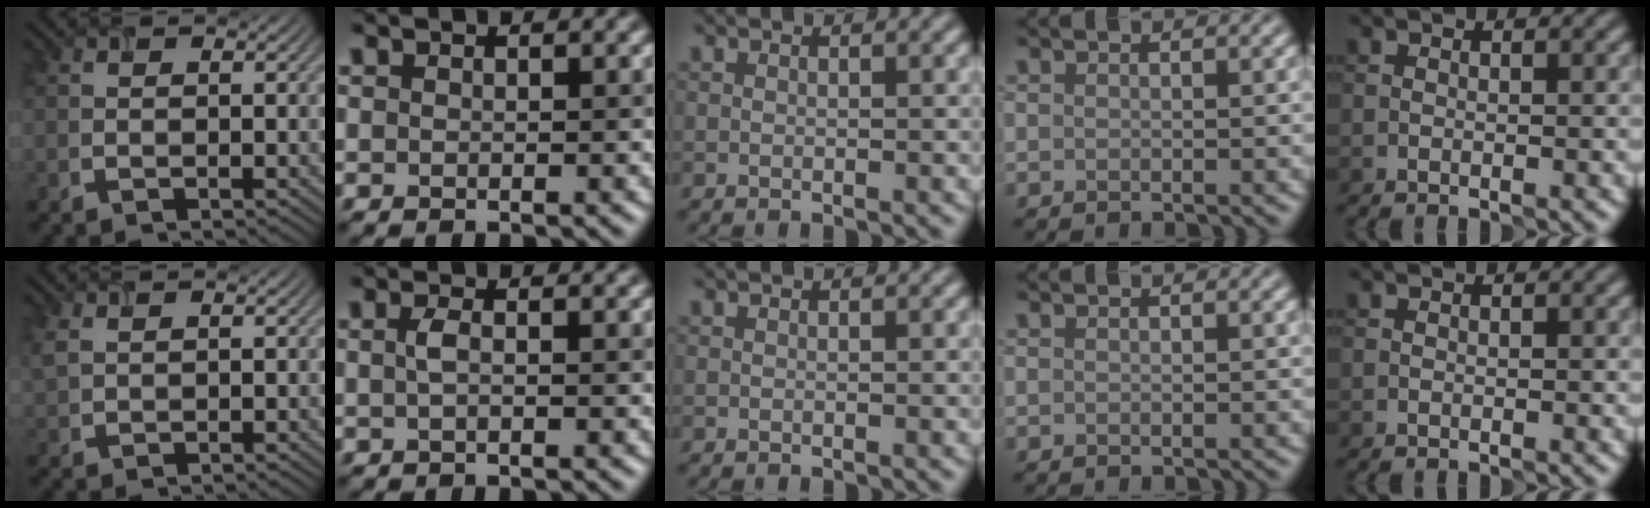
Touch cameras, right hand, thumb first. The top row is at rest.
{"thumb": {"total": 1.7, "force": [1.0, 0.8, 1.1], "torque": [-0.036, 0.002, 0.025]}, "index": {"total": 0.9, "force": [0.0, 0.2, 0.9], "torque": [-0.021, 0.008, 0.003]}}